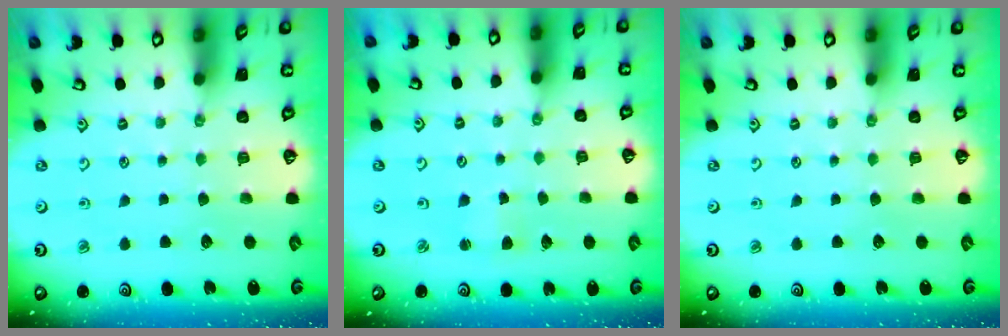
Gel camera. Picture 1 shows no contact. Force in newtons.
{"total": 2.7, "press": 2.6, "slide": 0.4}
{"total": 0.0}